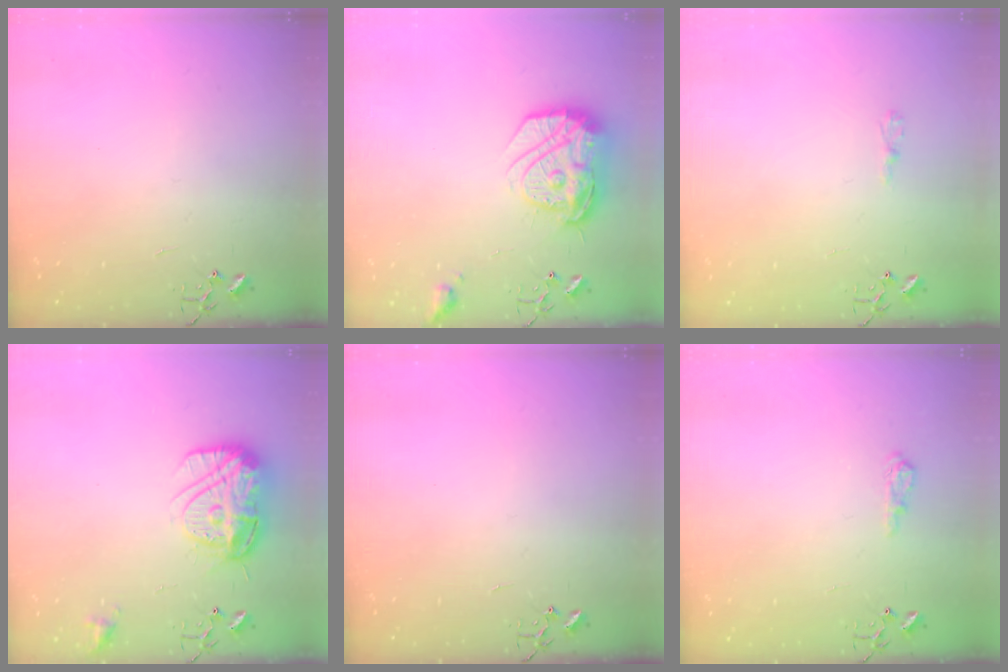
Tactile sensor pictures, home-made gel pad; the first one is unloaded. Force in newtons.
{"total": 18.2, "press": 18.2, "slide": 1.5}
{"total": 3.6, "press": 3.6, "slide": 0.4}
{"total": 16.8, "press": 16.7, "slide": 1.5}
{"total": 0.0}
{"total": 8.1, "press": 8.1, "slide": 1.0}